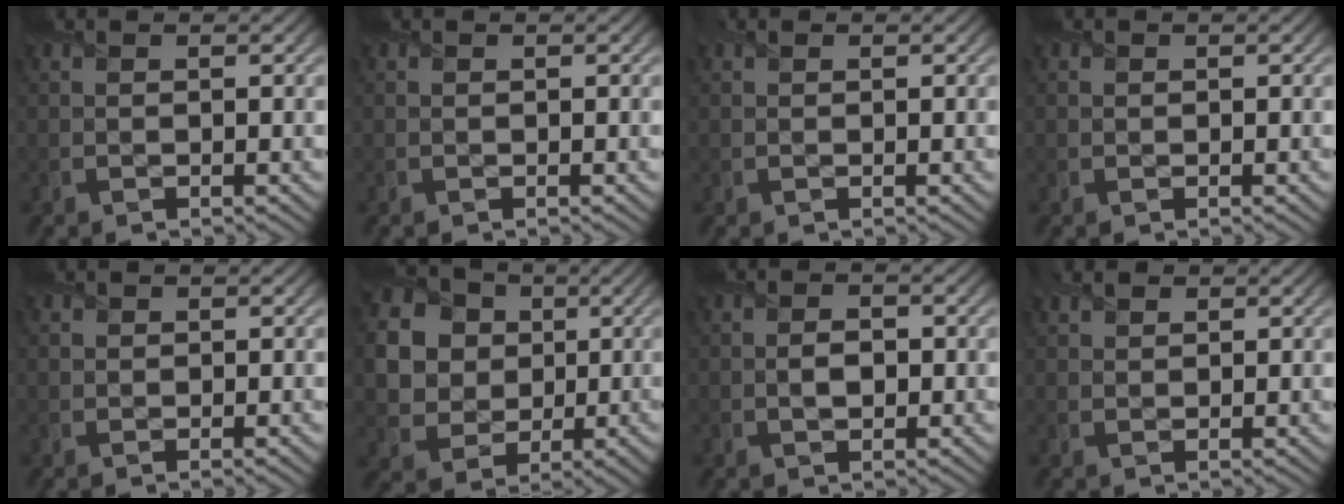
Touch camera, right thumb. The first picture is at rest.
{"total": 0.0}
{"total": 0.6, "force": [0.3, 0.4, 0.3], "torque": [-0.005, 0.001, 0.006]}
{"total": 0.5, "force": [0.1, 0.5, 0.1], "torque": [0.001, -0.003, 0.000]}
{"total": 1.1, "force": [0.1, 1.0, 0.6], "torque": [-0.006, -0.003, 0.003]}
{"total": 14.5, "force": [3.4, 12.7, 6.0], "torque": [-0.215, 0.015, 0.071]}
{"total": 2.3, "force": [-0.2, 1.4, 1.8], "torque": [-0.028, 0.002, -0.007]}
{"total": 1.9, "force": [1.4, 1.2, 0.7], "torque": [-0.017, 0.008, 0.028]}